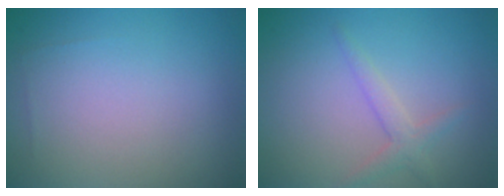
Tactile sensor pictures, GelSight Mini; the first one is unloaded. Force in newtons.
{"total": 1.8, "press": 1.8, "slide": 0.1}